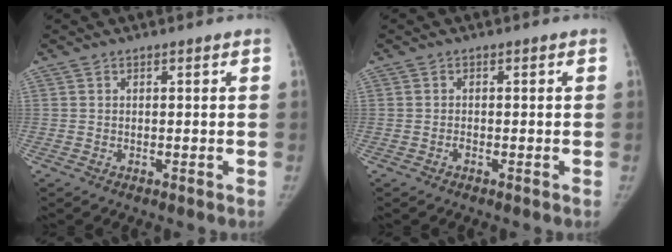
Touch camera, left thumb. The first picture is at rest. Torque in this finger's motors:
{"motor_torque": [-0.18, 0.07, 0.04, 0.46, -0.01]}